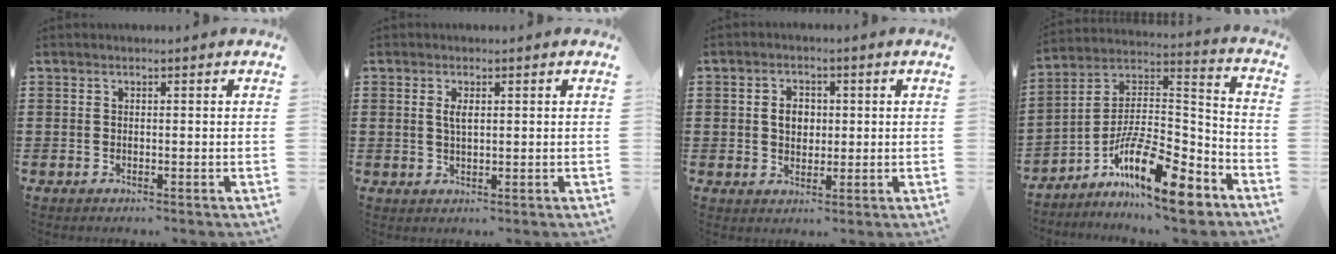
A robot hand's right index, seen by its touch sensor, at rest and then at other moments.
{"total": 2.1, "force": [0.5, 0.7, 2.0], "torque": [-0.040, 0.004, 0.007]}
{"total": 3.3, "force": [0.2, 2.5, 2.2], "torque": [-0.041, 0.007, 0.000]}
{"total": 13.7, "force": [-9.2, 3.2, 9.6], "torque": [-0.170, 0.012, -0.171]}